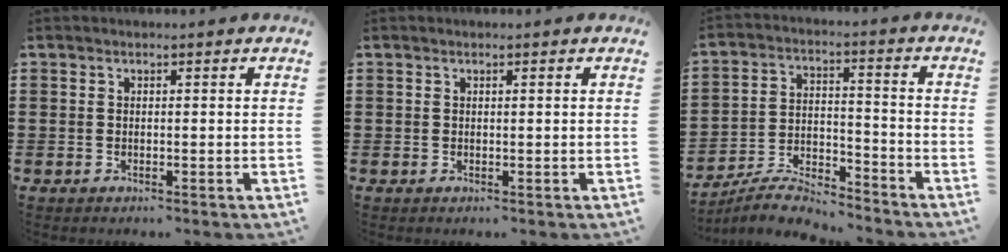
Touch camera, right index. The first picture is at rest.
{"total": 0.0}
{"total": 6.6, "force": [-6.3, 0.8, 1.7], "torque": [-0.044, 0.005, -0.125]}